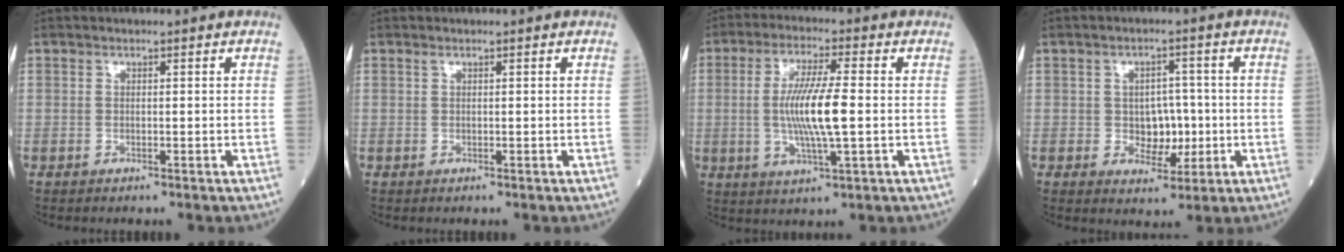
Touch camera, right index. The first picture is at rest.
{"total": 0.0}
{"total": 9.7, "force": [-0.4, 0.9, 9.7], "torque": [-0.190, -0.004, -0.010]}
{"total": 5.1, "force": [-0.5, 3.5, 3.7], "torque": [-0.051, 0.007, 0.001]}